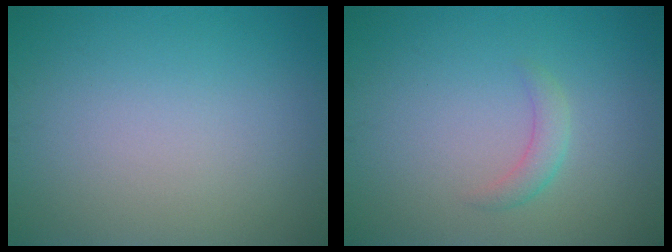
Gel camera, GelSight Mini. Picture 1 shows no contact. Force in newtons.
{"total": 1.6, "press": 1.6, "slide": 0.1}